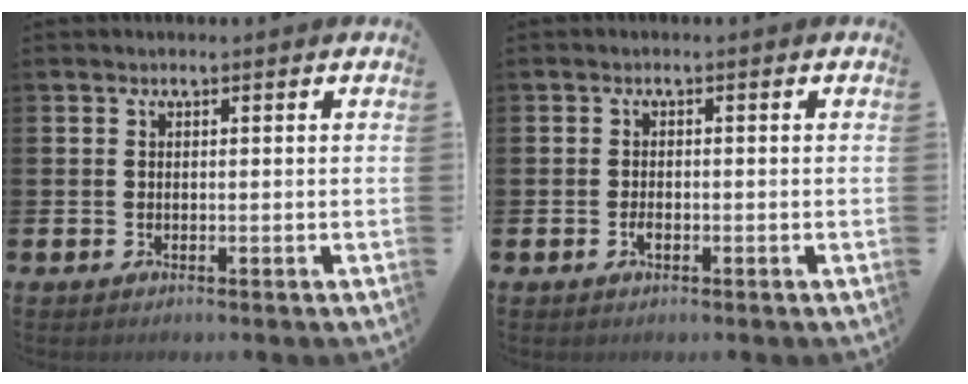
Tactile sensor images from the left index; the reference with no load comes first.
{"total": 1.3, "force": [-0.5, 0.6, 1.0], "torque": [-0.023, 0.001, -0.009]}